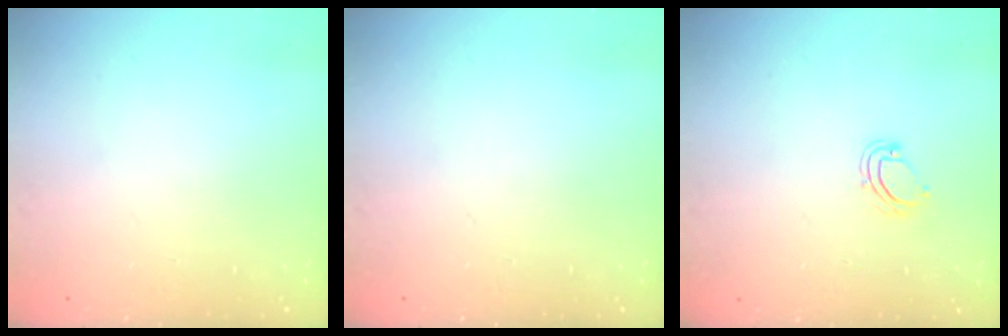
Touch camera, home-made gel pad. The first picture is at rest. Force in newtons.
{"total": 0.0}
{"total": 4.8, "press": 4.8, "slide": 0.4}